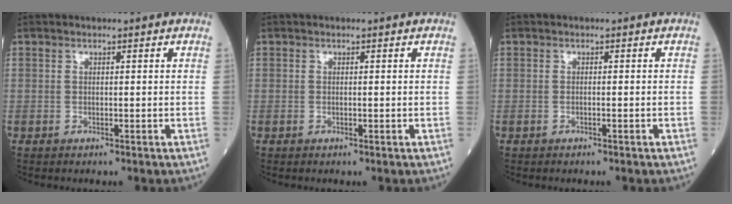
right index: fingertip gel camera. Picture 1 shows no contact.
{"total": 0.0}
{"total": 0.6, "force": [-0.4, -0.1, 0.4], "torque": [-0.007, 0.003, -0.004]}